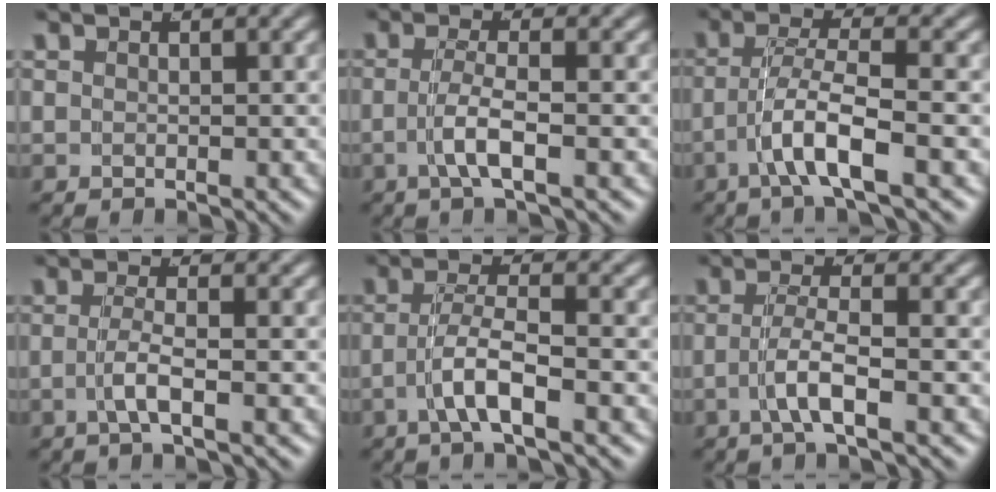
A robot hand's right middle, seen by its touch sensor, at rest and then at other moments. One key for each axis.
{"total": 2.7, "fx": -0.9, "fy": 0.3, "fz": 2.5, "tx": -0.042, "ty": -0.002, "tz": -0.016}
{"total": 4.1, "fx": -1.8, "fy": 0.9, "fz": 3.6, "tx": -0.061, "ty": 0.001, "tz": -0.032}
{"total": 2.0, "fx": -0.8, "fy": 0.0, "fz": 1.9, "tx": -0.031, "ty": -0.002, "tz": -0.016}
{"total": 3.5, "fx": -1.7, "fy": 0.9, "fz": 3.0, "tx": -0.048, "ty": 0.002, "tz": -0.033}
{"total": 2.9, "fx": -1.3, "fy": 0.4, "fz": 2.6, "tx": -0.043, "ty": -0.002, "tz": -0.024}